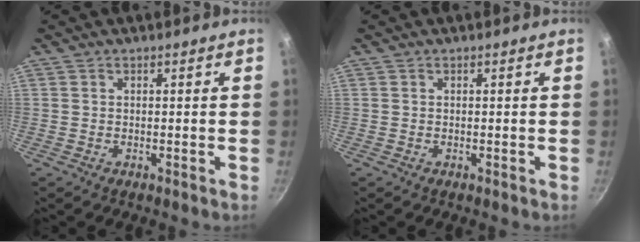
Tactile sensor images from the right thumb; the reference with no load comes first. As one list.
[{"total": 0.0}]